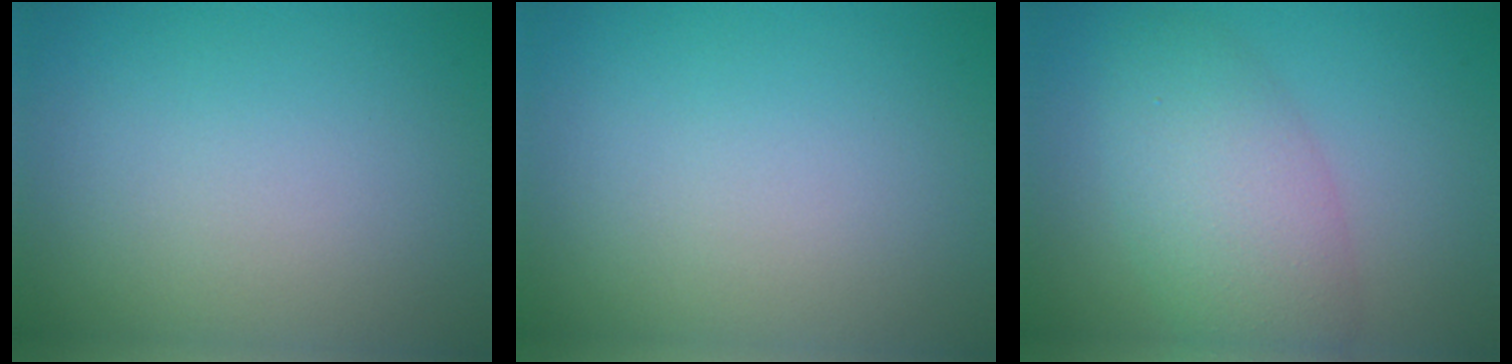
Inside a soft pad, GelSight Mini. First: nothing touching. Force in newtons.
{"total": 0.0}
{"total": 5.8, "press": 5.8, "slide": 0.1}